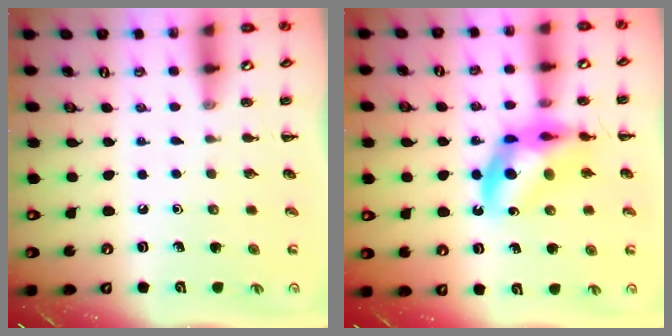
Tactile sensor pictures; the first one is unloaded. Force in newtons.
{"total": 12.2, "press": 11.7, "slide": 3.5}